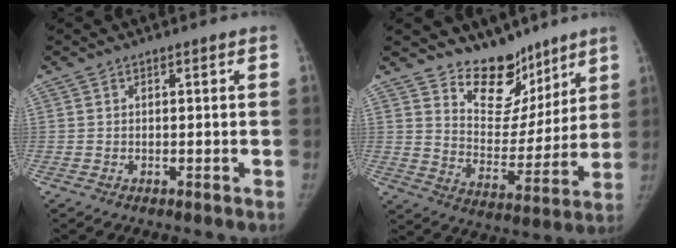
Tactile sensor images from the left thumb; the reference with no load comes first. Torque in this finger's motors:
{"motor_torque": [0.32, -0.03, 0.73, -0.92, 0.13]}